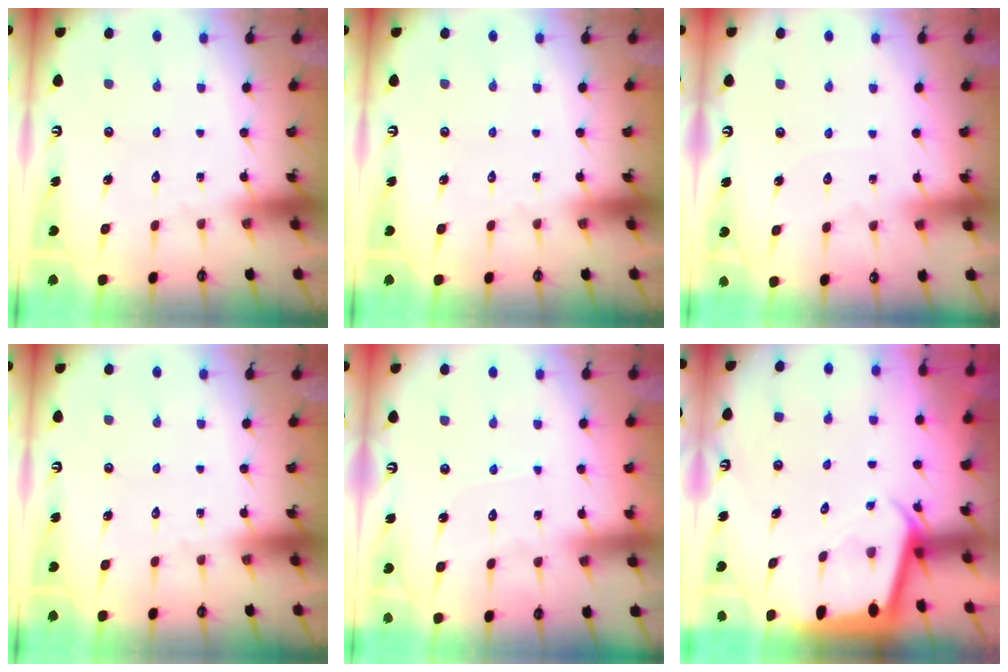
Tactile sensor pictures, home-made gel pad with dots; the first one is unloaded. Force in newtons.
{"total": 0.0}
{"total": 2.9, "press": 2.9, "slide": 0.4}
{"total": 0.0}
{"total": 3.5, "press": 3.4, "slide": 0.5}
{"total": 2.1, "press": 2.1, "slide": 0.2}